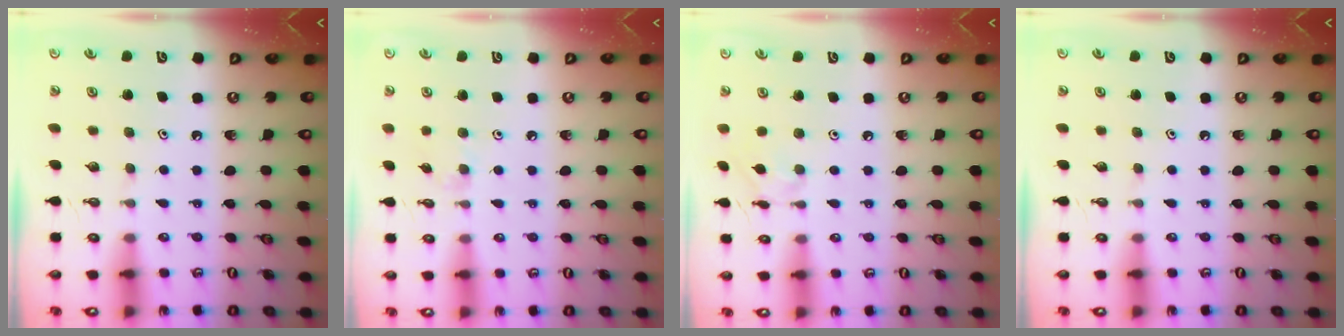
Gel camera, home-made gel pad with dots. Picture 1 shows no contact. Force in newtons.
{"total": 3.1, "press": 3.1, "slide": 0.4}
{"total": 1.8, "press": 1.8, "slide": 0.1}
{"total": 0.0}